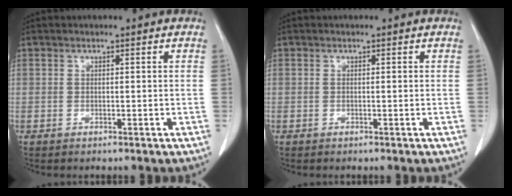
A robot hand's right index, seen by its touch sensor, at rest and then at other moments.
{"total": 0.0}